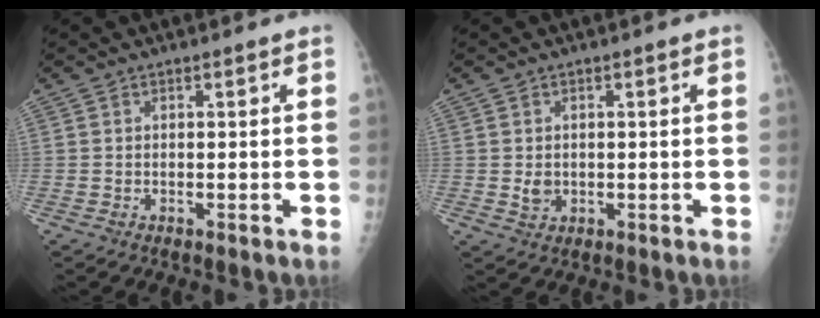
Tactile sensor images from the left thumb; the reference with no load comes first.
{"total": 2.4, "force": [0.0, 2.0, 1.3], "torque": [-0.013, -0.001, 0.006]}